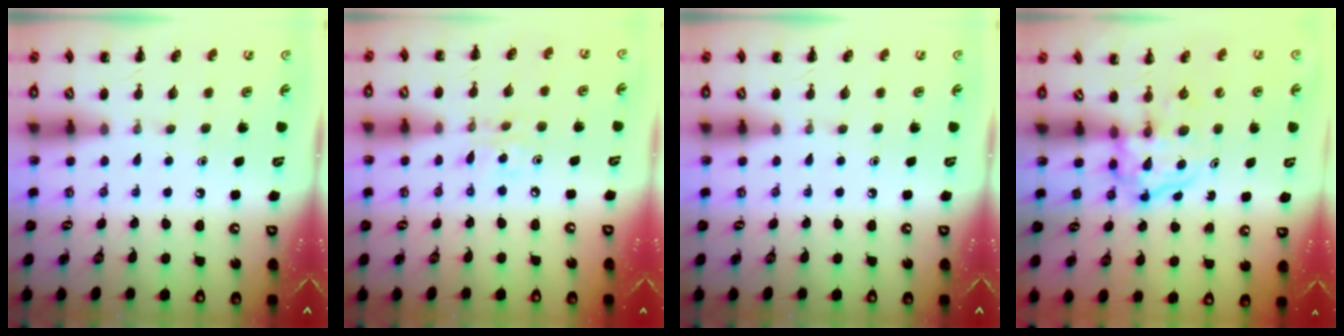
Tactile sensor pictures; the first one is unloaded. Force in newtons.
{"total": 5.1, "press": 4.9, "slide": 1.2}
{"total": 0.0}
{"total": 3.8, "press": 3.8, "slide": 0.4}